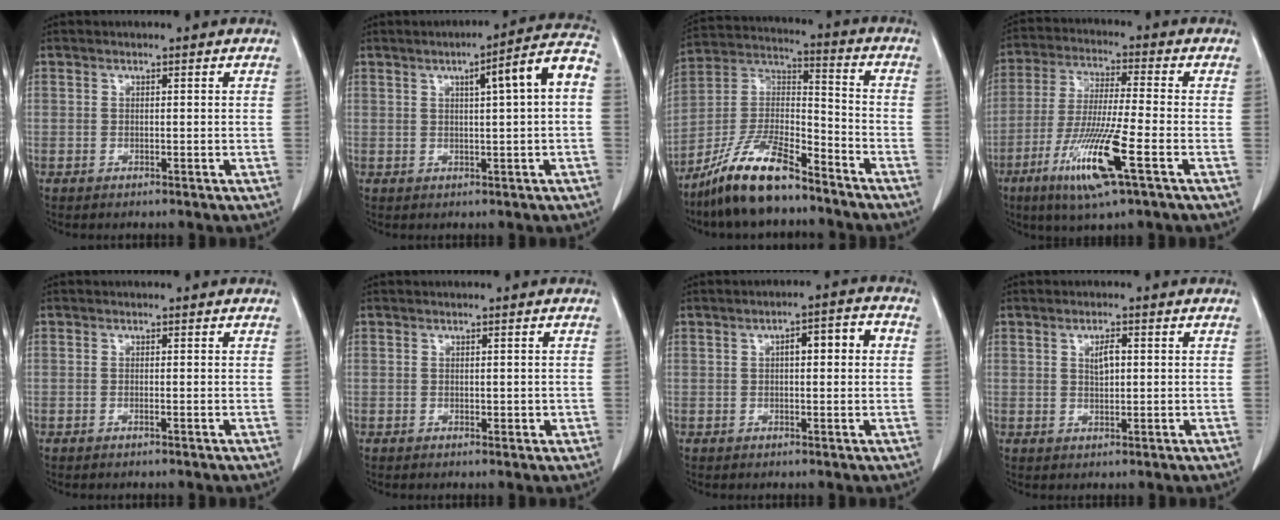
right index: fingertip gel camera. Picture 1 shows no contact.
{"total": 8.7, "force": [1.4, 0.2, 8.5], "torque": [-0.116, 0.021, 0.015]}
{"total": 14.8, "force": [-11.2, 3.3, 9.1], "torque": [-0.187, 0.006, -0.207]}
{"total": 12.9, "force": [-5.7, 0.2, 11.6], "torque": [-0.236, -0.025, -0.104]}
{"total": 0.0}
{"total": 1.5, "force": [0.0, 1.0, 1.1], "torque": [-0.011, 0.000, 0.005]}
{"total": 5.4, "force": [0.8, 1.2, 5.2], "torque": [-0.081, 0.020, 0.010]}
{"total": 2.5, "force": [0.6, 0.9, 2.3], "torque": [-0.040, 0.001, 0.011]}